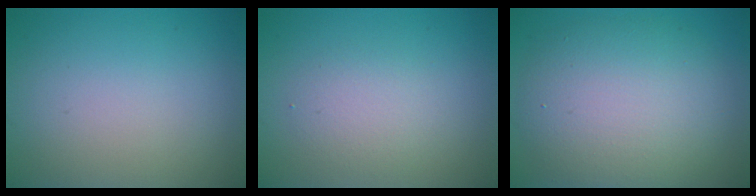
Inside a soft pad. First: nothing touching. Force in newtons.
{"total": 2.3, "press": 2.3, "slide": 0.2}
{"total": 8.4, "press": 8.4, "slide": 0.4}